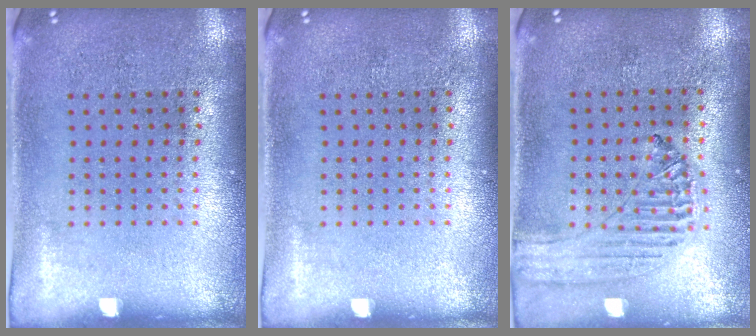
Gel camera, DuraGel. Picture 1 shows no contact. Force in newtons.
{"total": 0.0}
{"total": 0.6, "press": 0.6, "slide": 0.1}